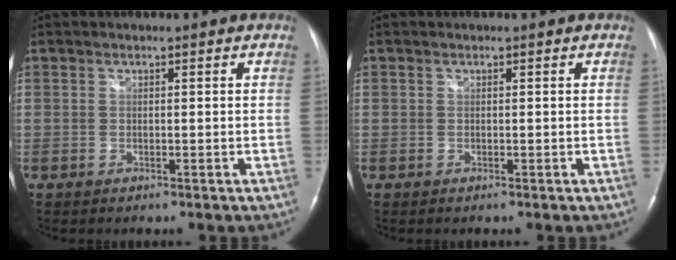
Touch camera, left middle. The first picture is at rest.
{"total": 0.0}